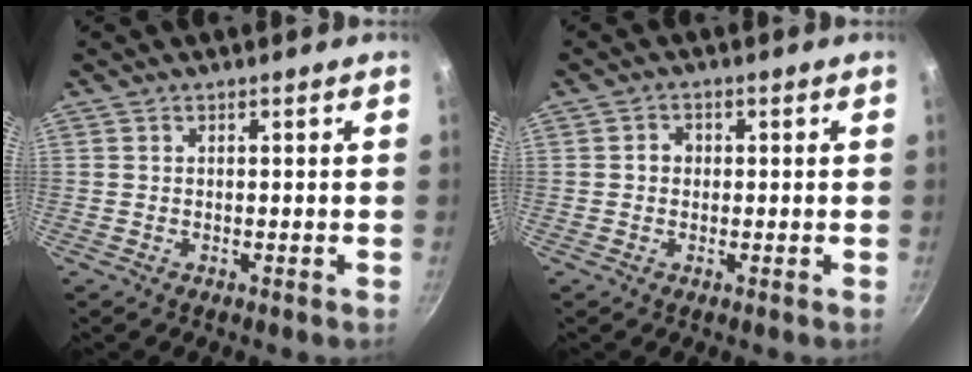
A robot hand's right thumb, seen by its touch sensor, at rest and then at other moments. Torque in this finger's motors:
{"motor_torque": [0.76, 0.43, 0.54, -0.16, -0.02]}